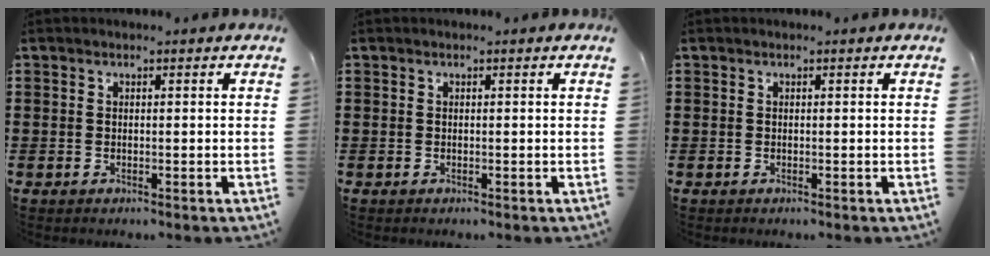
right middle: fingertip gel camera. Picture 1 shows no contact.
{"total": 0.0}
{"total": 0.0}